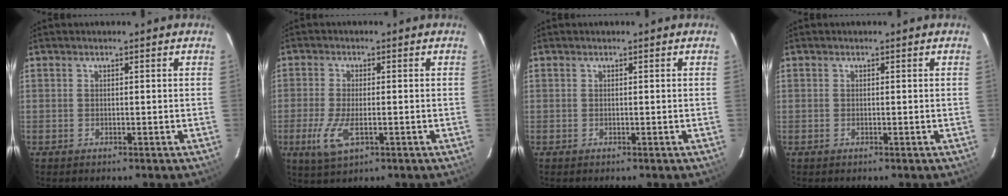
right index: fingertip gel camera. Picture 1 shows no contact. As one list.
[{"total": 6.9, "force": [-2.5, 2.6, 5.9], "torque": [-0.131, -0.018, -0.046]}, {"total": 0.0}, {"total": 0.0}]